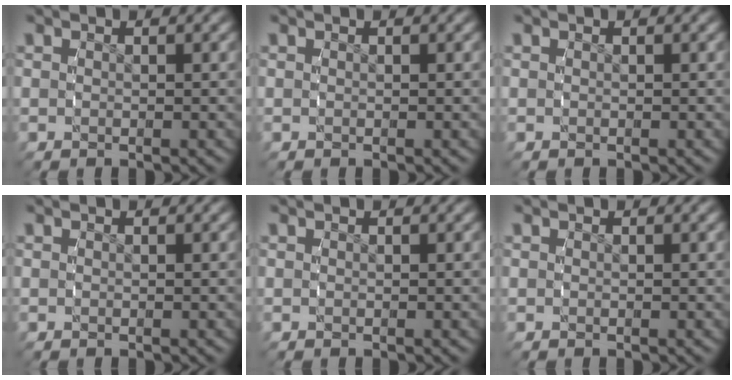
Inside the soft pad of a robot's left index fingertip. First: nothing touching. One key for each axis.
{"total": 0.0}
{"total": 0.0}
{"total": 0.0}
{"total": 0.0}
{"total": 0.0}